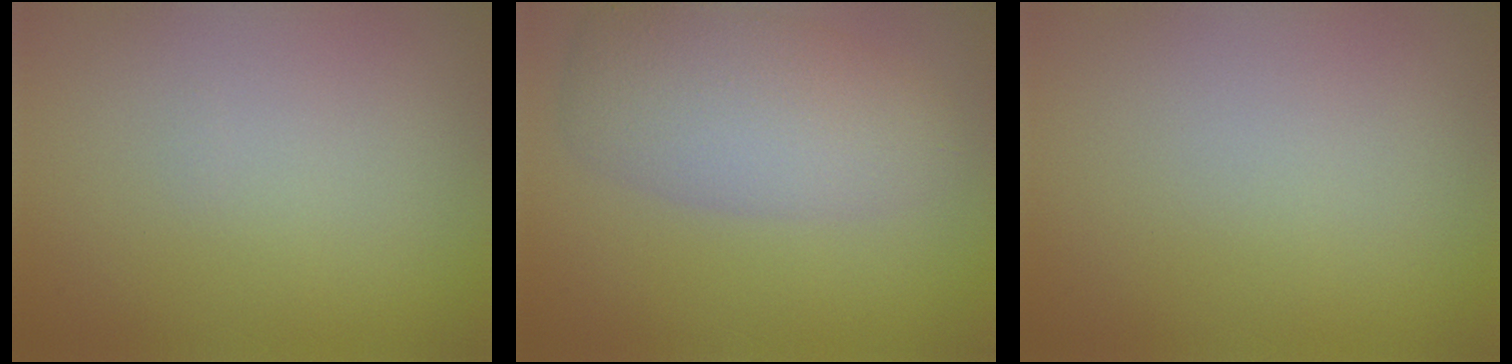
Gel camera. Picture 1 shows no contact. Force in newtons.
{"total": 5.7, "press": 5.6, "slide": 0.3}
{"total": 0.0}